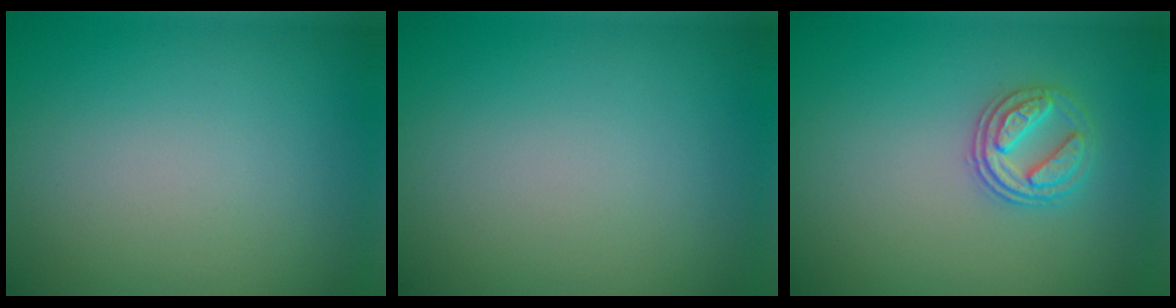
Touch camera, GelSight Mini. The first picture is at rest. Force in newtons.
{"total": 0.0}
{"total": 2.6, "press": 2.5, "slide": 0.7}